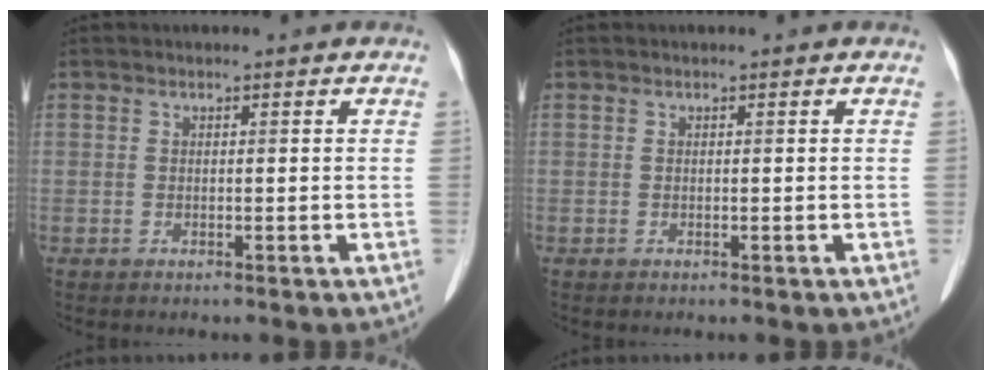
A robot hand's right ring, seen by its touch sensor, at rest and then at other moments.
{"total": 0.0}